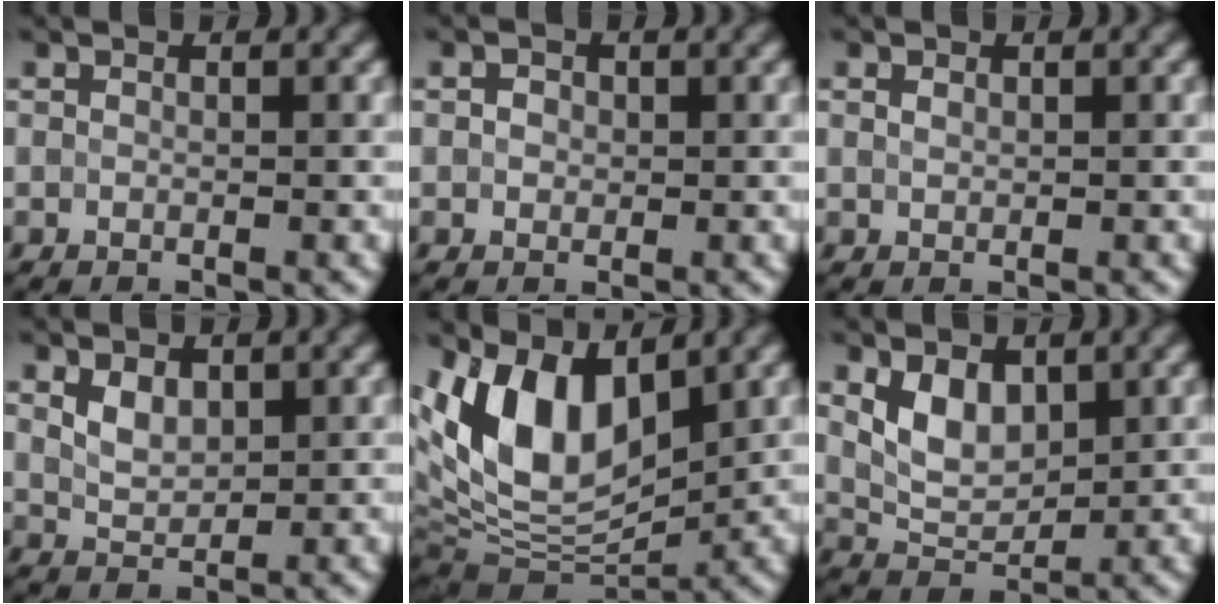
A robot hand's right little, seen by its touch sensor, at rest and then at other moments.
{"total": 1.1, "force": [0.2, 0.9, 0.6], "torque": [-0.007, 0.006, -0.002]}
{"total": 0.7, "force": [0.4, 0.4, 0.4], "torque": [-0.012, 0.003, 0.007]}
{"total": 2.2, "force": [1.1, 1.3, 1.4], "torque": [-0.033, 0.002, 0.024]}
{"total": 10.5, "force": [3.0, 5.6, 8.3], "torque": [-0.154, 0.006, 0.046]}
{"total": 3.9, "force": [1.5, 2.4, 2.7], "torque": [-0.057, -0.002, 0.032]}